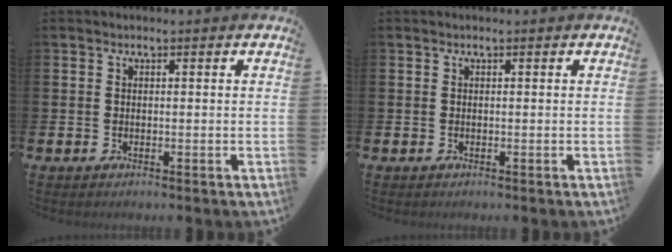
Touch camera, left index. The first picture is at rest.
{"total": 0.0}